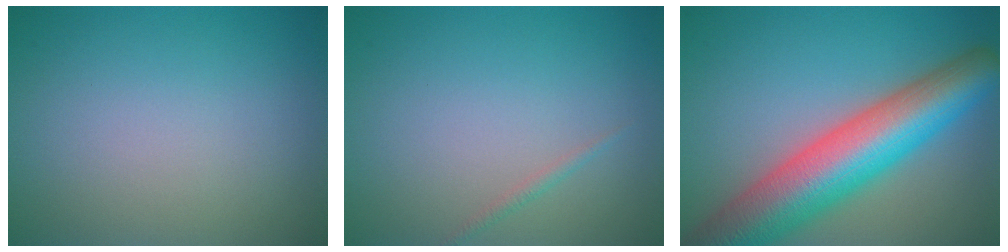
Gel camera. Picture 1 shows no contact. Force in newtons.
{"total": 0.7, "press": 0.7, "slide": 0.0}
{"total": 11.6, "press": 11.6, "slide": 0.5}